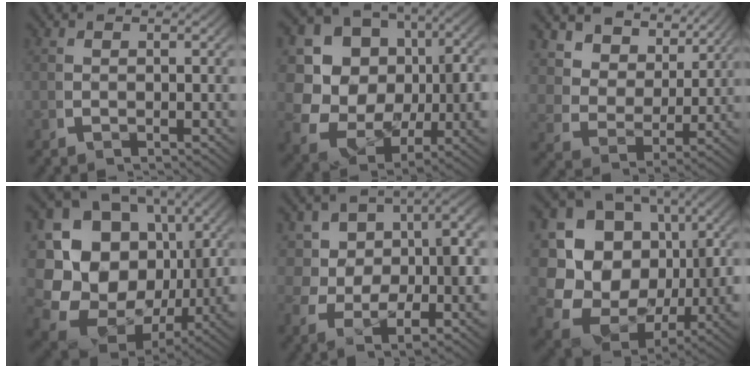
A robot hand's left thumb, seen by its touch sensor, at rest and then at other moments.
{"total": 15.4, "force": [0.2, 12.5, 9.0], "torque": [-0.228, -0.061, 0.011]}
{"total": 7.3, "force": [4.1, 4.5, 4.0], "torque": [-0.088, -0.006, 0.070]}
{"total": 20.7, "force": [0.2, 16.0, 13.1], "torque": [-0.291, -0.055, 0.014]}
{"total": 9.4, "force": [0.6, 6.3, 6.9], "torque": [-0.117, -0.025, 0.023]}
{"total": 18.7, "force": [0.4, 14.9, 11.2], "torque": [-0.269, -0.059, 0.014]}